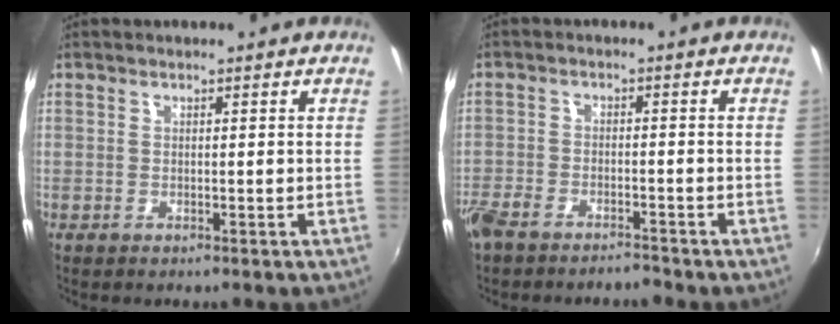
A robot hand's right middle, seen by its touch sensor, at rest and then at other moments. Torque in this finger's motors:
{"motor_torque": [1.09, -1.05, 0.34, 0.21]}